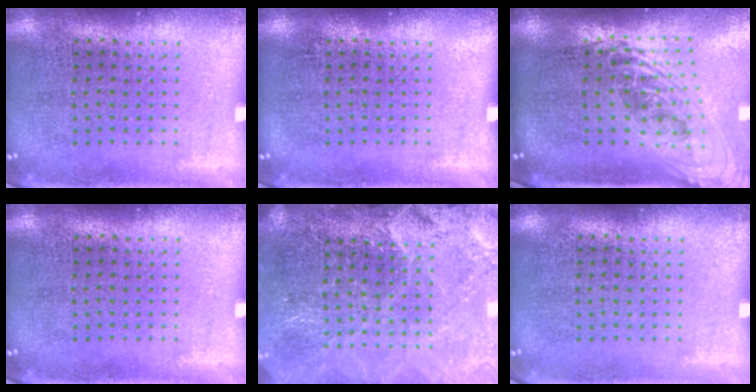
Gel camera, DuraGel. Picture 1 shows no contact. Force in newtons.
{"total": 0.0}
{"total": 2.2, "press": 1.6, "slide": 1.6}
{"total": 0.0}
{"total": 3.3, "press": 3.0, "slide": 1.3}
{"total": 0.0}